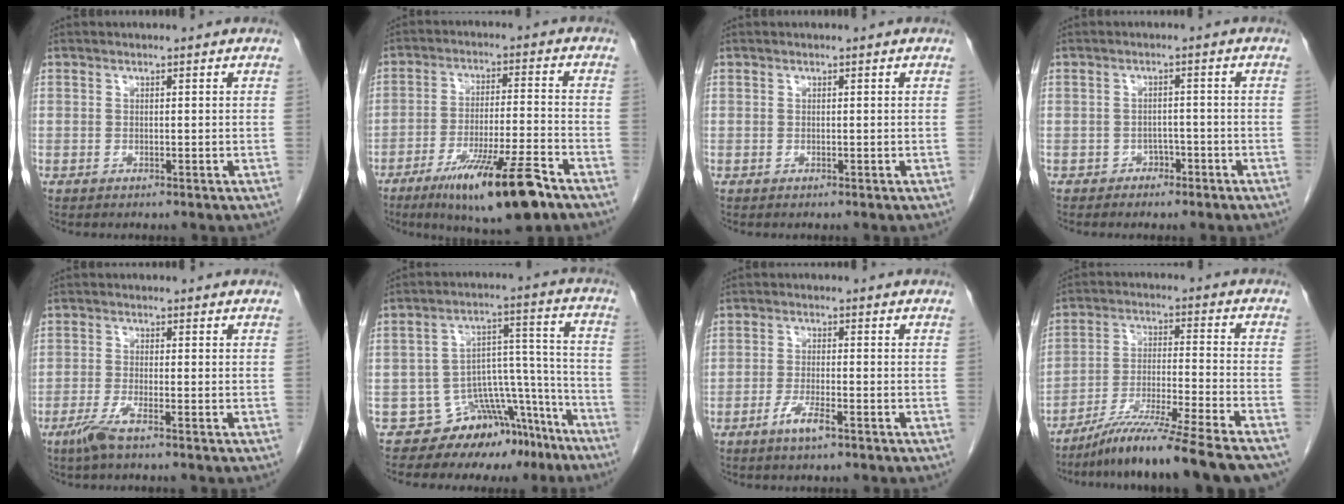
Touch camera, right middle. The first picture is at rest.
{"total": 13.7, "force": [-8.5, 1.0, 10.7], "torque": [-0.184, -0.026, -0.139]}
{"total": 0.0}
{"total": 2.2, "force": [-1.5, 1.5, 0.5], "torque": [-0.011, 0.007, -0.019]}
{"total": 3.3, "force": [-2.2, -0.1, 2.5], "torque": [-0.056, -0.008, -0.049]}
{"total": 12.0, "force": [-10.3, 5.7, 2.6], "torque": [-0.002, 0.091, -0.152]}
{"total": 3.6, "force": [-2.2, 0.4, 2.9], "torque": [-0.059, -0.004, -0.041]}
{"total": 16.6, "force": [-13.9, -1.3, 9.1], "torque": [-0.151, -0.034, -0.229]}